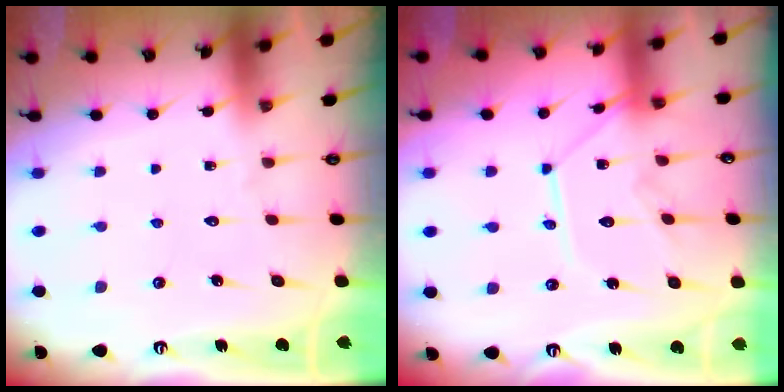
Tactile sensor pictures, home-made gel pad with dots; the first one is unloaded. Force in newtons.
{"total": 11.6, "press": 11.6, "slide": 0.6}